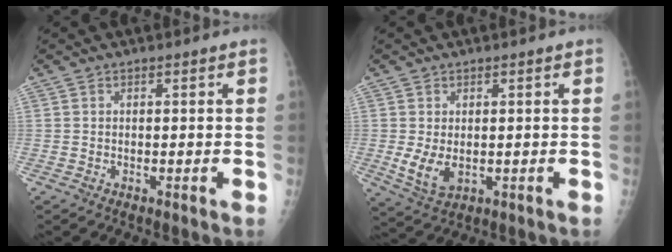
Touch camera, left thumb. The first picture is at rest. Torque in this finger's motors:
{"motor_torque": [-0.19, 0.47, 0.62, 0.07, 0.08]}